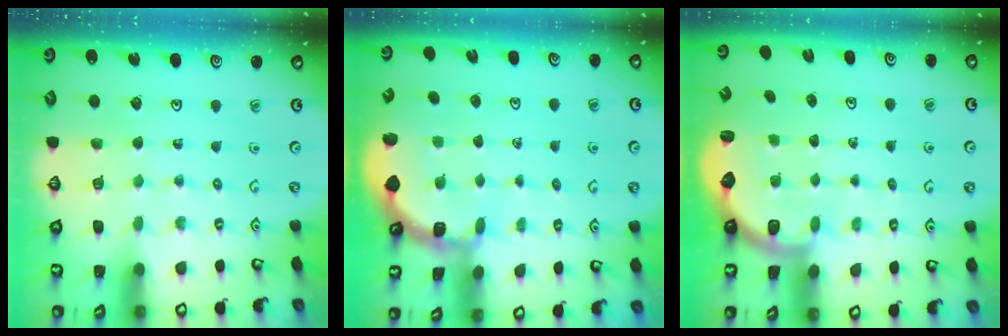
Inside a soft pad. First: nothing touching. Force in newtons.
{"total": 1.8, "press": 1.8, "slide": 0.2}
{"total": 2.2, "press": 2.1, "slide": 0.8}